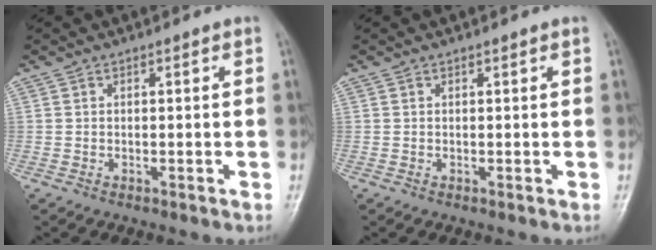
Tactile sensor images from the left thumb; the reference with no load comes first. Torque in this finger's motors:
{"motor_torque": [0.00, 0.00, -0.01, -0.01, 0.00]}